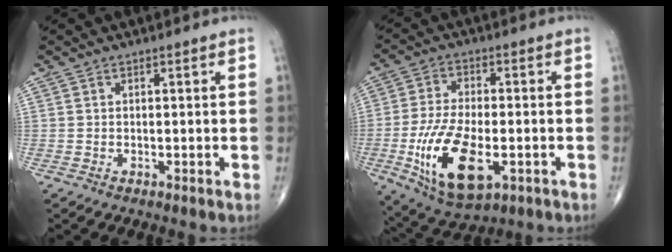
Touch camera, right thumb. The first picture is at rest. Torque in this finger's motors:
{"motor_torque": [0.72, -0.34, 1.07, 0.19, 0.42]}